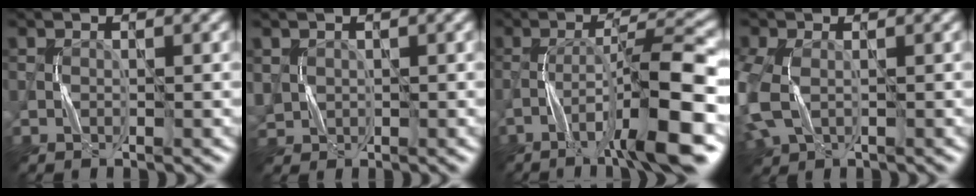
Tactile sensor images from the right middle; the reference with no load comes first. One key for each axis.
{"total": 1.7, "fx": 0.7, "fy": 1.5, "fz": 0.3, "tx": -0.011, "ty": 0.001, "tz": 0.016}
{"total": 9.1, "fx": -4.3, "fy": 1.2, "fz": 7.9, "tx": -0.119, "ty": 0.018, "tz": -0.071}
{"total": 5.0, "fx": -0.7, "fy": 3.4, "fz": 3.6, "tx": -0.113, "ty": -0.006, "tz": -0.021}